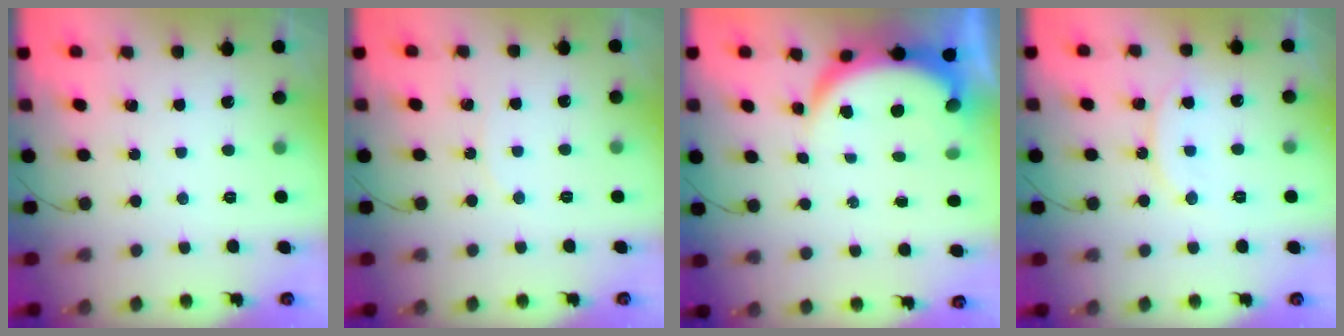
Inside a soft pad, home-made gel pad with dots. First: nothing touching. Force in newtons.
{"total": 4.4, "press": 3.7, "slide": 2.5}
{"total": 6.4, "press": 6.4, "slide": 0.9}
{"total": 9.2, "press": 9.2, "slide": 0.4}